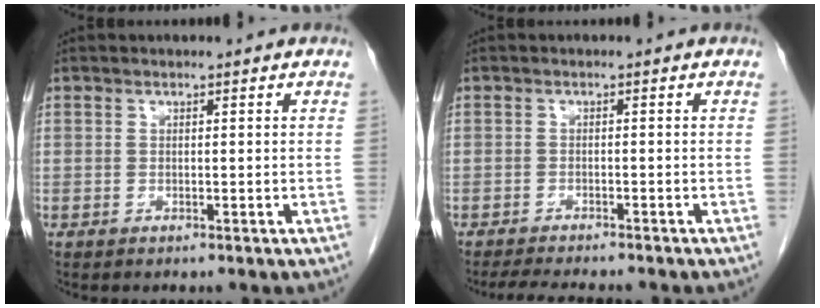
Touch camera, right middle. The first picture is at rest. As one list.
[{"total": 6.6, "force": [-5.9, 0.8, 2.9], "torque": [-0.042, -0.014, -0.089]}]